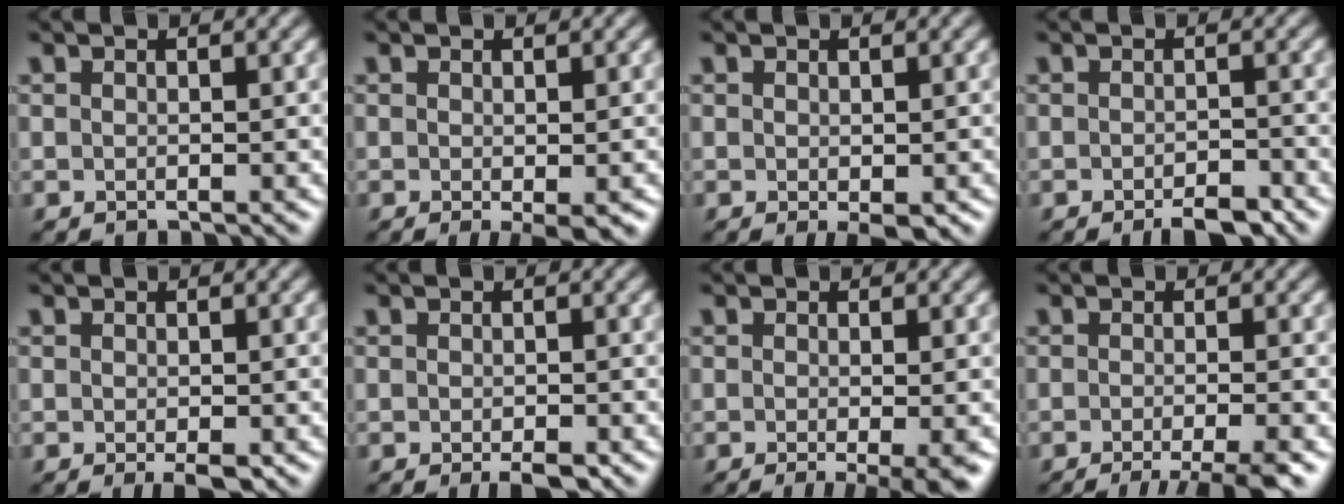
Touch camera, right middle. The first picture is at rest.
{"total": 2.0, "force": [-0.7, 0.2, 1.9], "torque": [-0.030, -0.007, -0.010]}
{"total": 1.7, "force": [-0.7, 0.6, 1.5], "torque": [-0.022, -0.007, -0.006]}
{"total": 2.9, "force": [-2.1, 0.9, 1.8], "torque": [-0.024, 0.002, -0.031]}
{"total": 1.8, "force": [-0.8, 0.4, 1.5], "torque": [-0.026, -0.006, -0.012]}
{"total": 2.0, "force": [-1.2, 0.6, 1.5], "torque": [-0.023, -0.003, -0.017]}
{"total": 4.6, "force": [-1.6, 1.1, 4.1], "torque": [-0.051, -0.012, -0.020]}
{"total": 5.1, "force": [-3.0, 1.0, 3.9], "torque": [-0.040, -0.004, -0.049]}